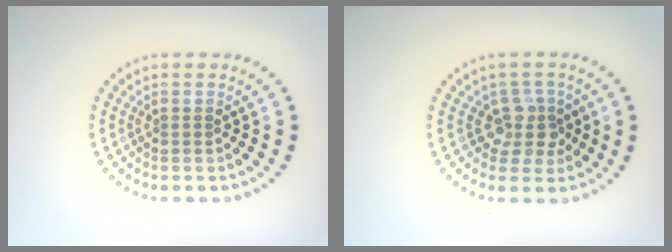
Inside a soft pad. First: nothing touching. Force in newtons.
{"total": 2.8, "press": 2.2, "slide": 1.8}